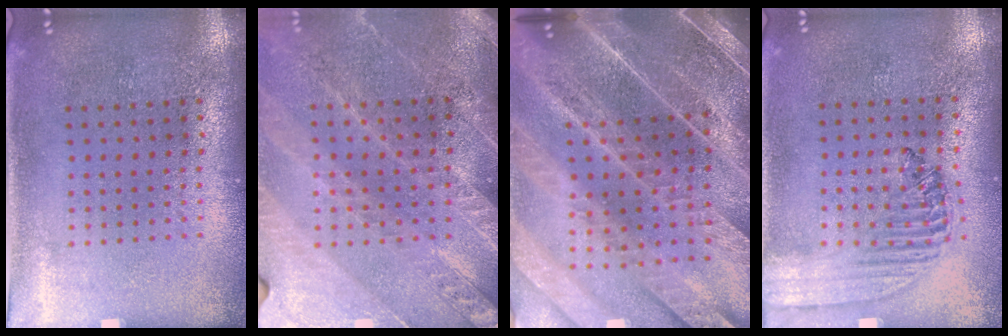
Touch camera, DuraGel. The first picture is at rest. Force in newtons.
{"total": 3.1, "press": 2.8, "slide": 1.2}
{"total": 4.9, "press": 4.4, "slide": 2.3}
{"total": 1.5, "press": 1.3, "slide": 0.7}